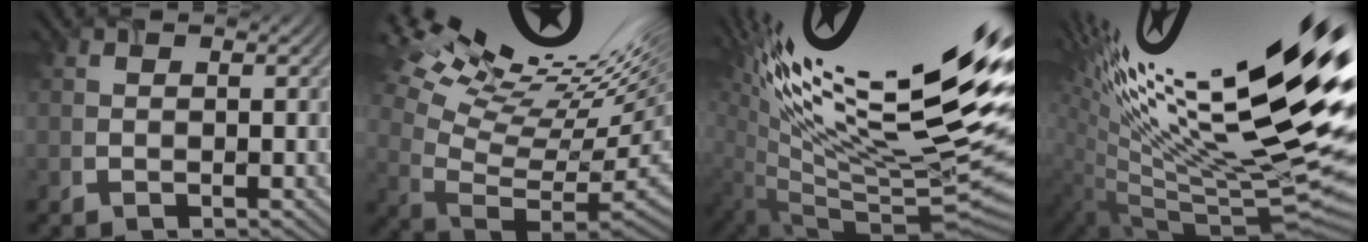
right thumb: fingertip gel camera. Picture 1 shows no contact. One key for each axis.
{"total": 16.9, "fx": 8.8, "fy": 5.3, "fz": 13.4, "tx": -0.214, "ty": 0.045, "tz": 0.153}
{"total": 18.2, "fx": 7.6, "fy": 4.5, "fz": 15.9, "tx": -0.222, "ty": 0.027, "tz": 0.127}
{"total": 20.2, "fx": 7.1, "fy": 5.3, "fz": 18.1, "tx": -0.246, "ty": 0.027, "tz": 0.134}